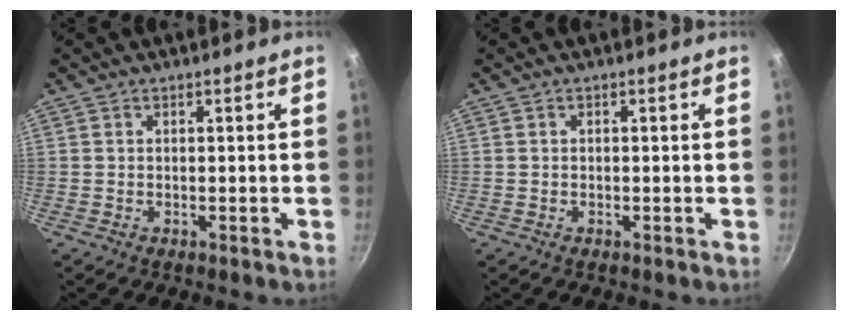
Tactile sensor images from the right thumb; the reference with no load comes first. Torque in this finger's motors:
{"motor_torque": [-0.19, -0.46, -0.24, -0.20, -0.03]}